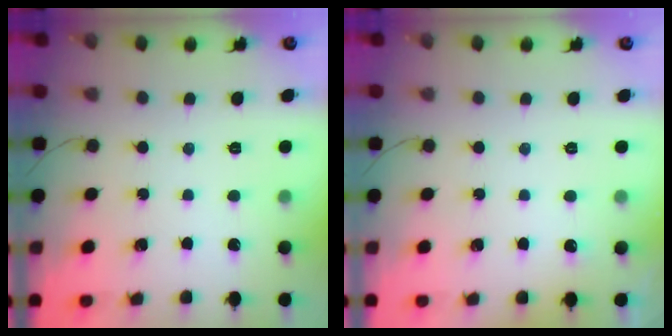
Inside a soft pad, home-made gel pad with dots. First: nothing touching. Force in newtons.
{"total": 7.2, "press": 2.0, "slide": 6.9}